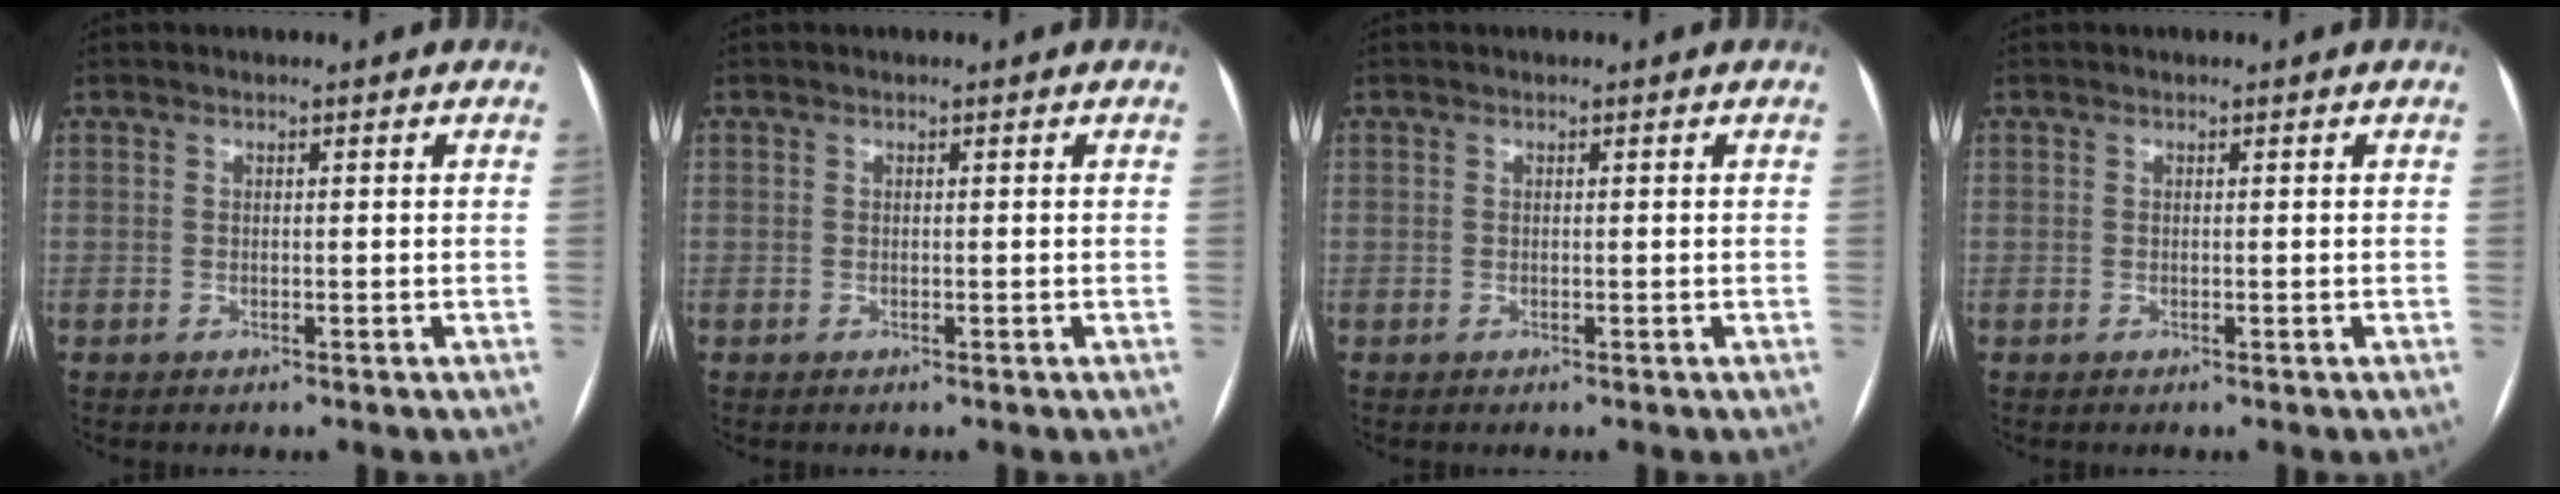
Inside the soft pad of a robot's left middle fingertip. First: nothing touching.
{"total": 0.0}
{"total": 0.0}
{"total": 0.0}